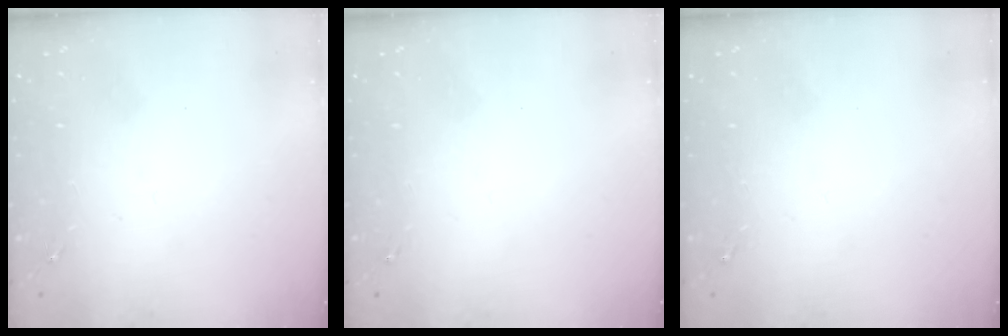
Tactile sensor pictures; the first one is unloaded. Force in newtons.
{"total": 0.0}
{"total": 0.0}